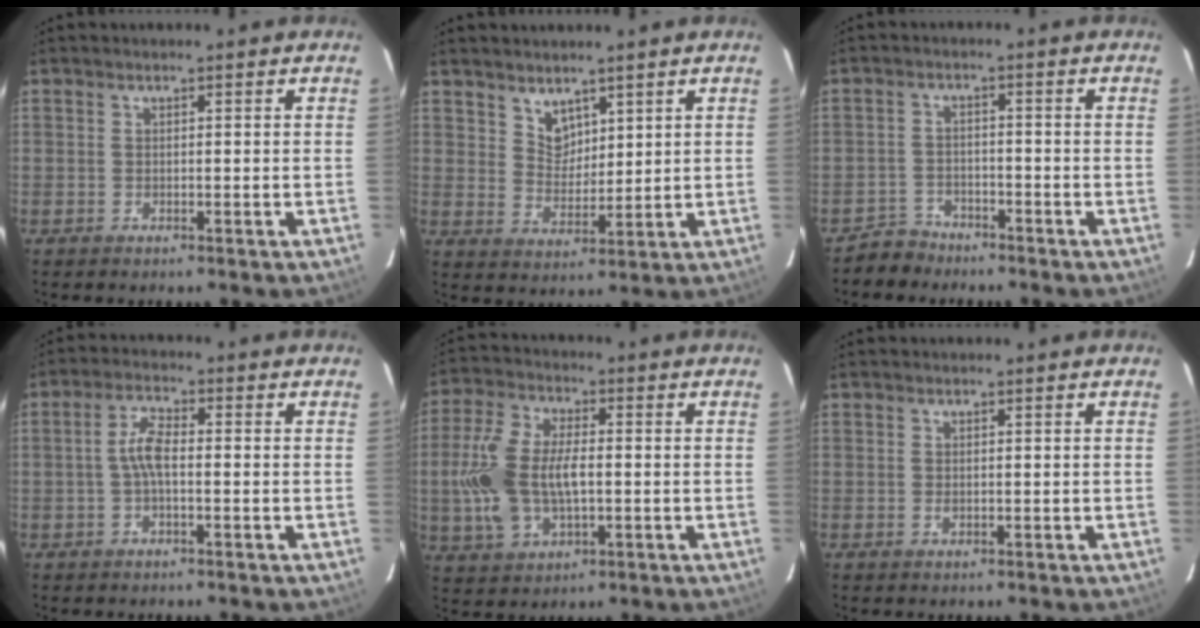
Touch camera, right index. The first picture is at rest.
{"total": 4.9, "force": [3.7, 3.0, 1.3], "torque": [-0.012, 0.006, 0.074]}
{"total": 4.2, "force": [-3.6, 2.1, -0.2], "torque": [-0.007, 0.011, -0.067]}
{"total": 4.2, "force": [-0.7, 1.5, 3.9], "torque": [-0.084, 0.013, -0.014]}
{"total": 13.6, "force": [-1.1, 7.6, 11.2], "torque": [-0.248, 0.009, -0.018]}
{"total": 0.6, "force": [0.0, 0.4, 0.4], "torque": [-0.009, 0.000, 0.000]}